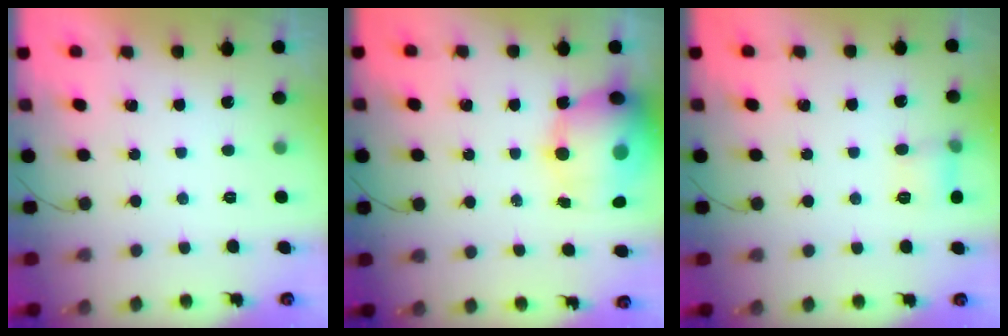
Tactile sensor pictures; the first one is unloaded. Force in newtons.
{"total": 18.9, "press": 18.4, "slide": 4.5}
{"total": 6.5, "press": 6.2, "slide": 1.9}